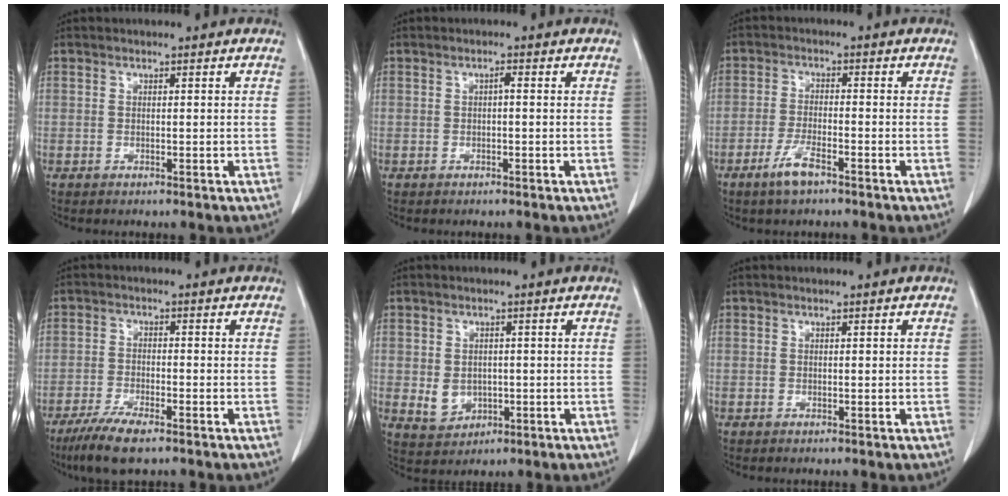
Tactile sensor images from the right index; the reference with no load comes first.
{"total": 0.7, "force": [0.0, 0.1, 0.7], "torque": [-0.011, 0.003, 0.000]}
{"total": 4.5, "force": [-3.0, 0.8, 3.2], "torque": [-0.071, -0.004, -0.057]}
{"total": 6.5, "force": [-4.5, 0.9, 4.6], "torque": [-0.095, -0.015, -0.081]}
{"total": 4.1, "force": [-0.3, 3.6, 2.0], "torque": [-0.038, 0.000, 0.012]}
{"total": 0.0}